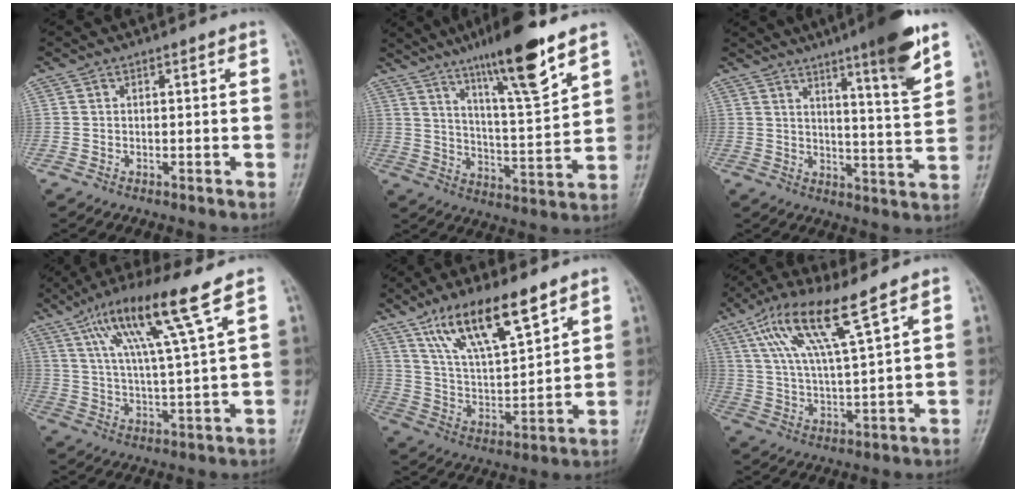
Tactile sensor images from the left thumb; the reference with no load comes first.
{"total": 16.1, "force": [10.6, 2.0, 12.0], "torque": [-0.188, -0.056, 0.179]}
{"total": 12.9, "force": [7.9, 1.0, 10.2], "torque": [-0.139, -0.046, 0.115]}
{"total": 14.1, "force": [7.5, 0.5, 12.0], "torque": [-0.221, -0.018, 0.137]}
{"total": 16.2, "force": [10.2, 5.1, 11.4], "torque": [-0.181, -0.041, 0.196]}
{"total": 12.7, "force": [7.1, 1.9, 10.3], "torque": [-0.206, -0.017, 0.141]}